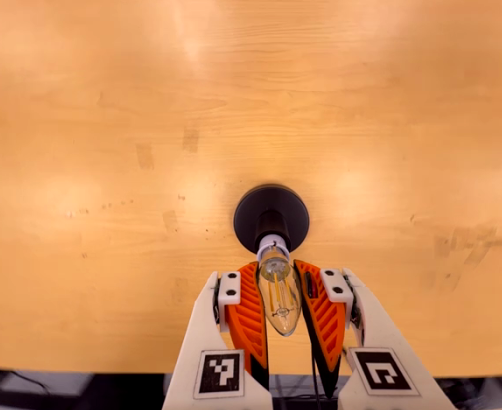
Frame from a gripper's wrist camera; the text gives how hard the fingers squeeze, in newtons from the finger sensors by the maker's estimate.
{"total": 20.3, "left": 19.4, "right": 21.1}